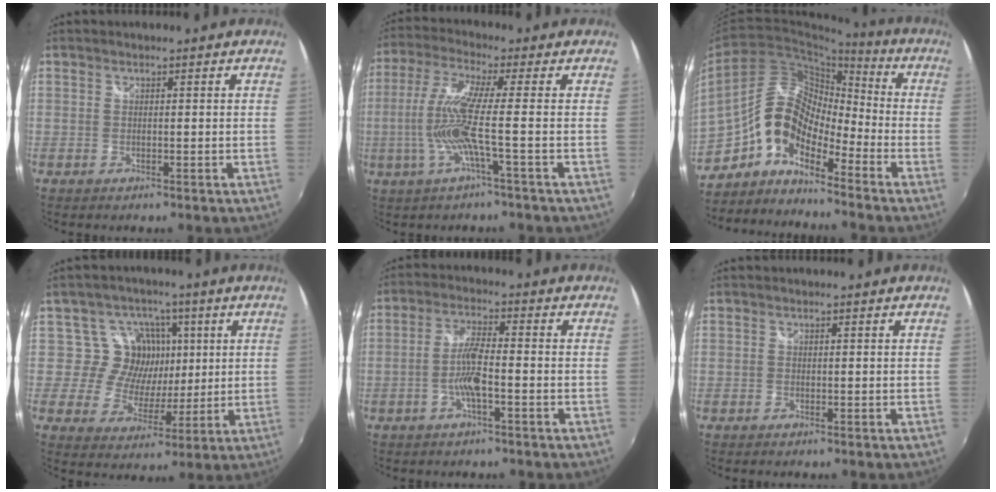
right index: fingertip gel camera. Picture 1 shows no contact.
{"total": 9.1, "force": [-2.2, -1.2, 8.8], "torque": [-0.181, -0.008, -0.037]}
{"total": 11.7, "force": [-7.4, 5.8, 7.0], "torque": [-0.122, 0.022, -0.156]}
{"total": 9.7, "force": [2.5, 9.2, 1.7], "torque": [-0.030, -0.004, 0.033]}
{"total": 5.7, "force": [-2.1, 0.7, 5.3], "torque": [-0.108, 0.002, -0.040]}
{"total": 0.0}